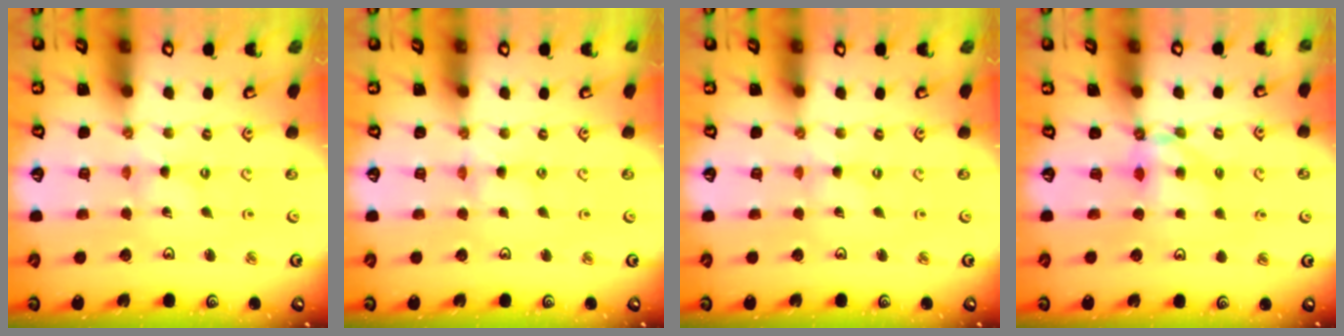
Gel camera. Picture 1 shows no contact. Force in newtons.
{"total": 2.8, "press": 2.8, "slide": 0.4}
{"total": 0.0}
{"total": 6.4, "press": 6.3, "slide": 0.5}